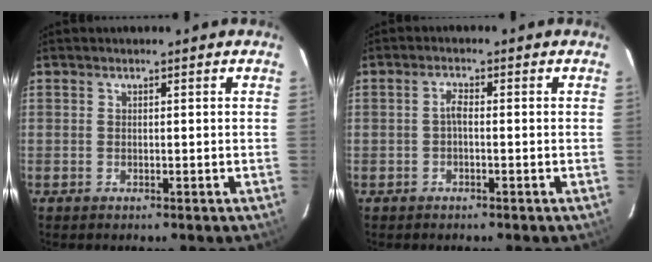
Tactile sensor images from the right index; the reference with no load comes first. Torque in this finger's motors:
{"motor_torque": [0.28, -0.03, 0.16, 0.04]}